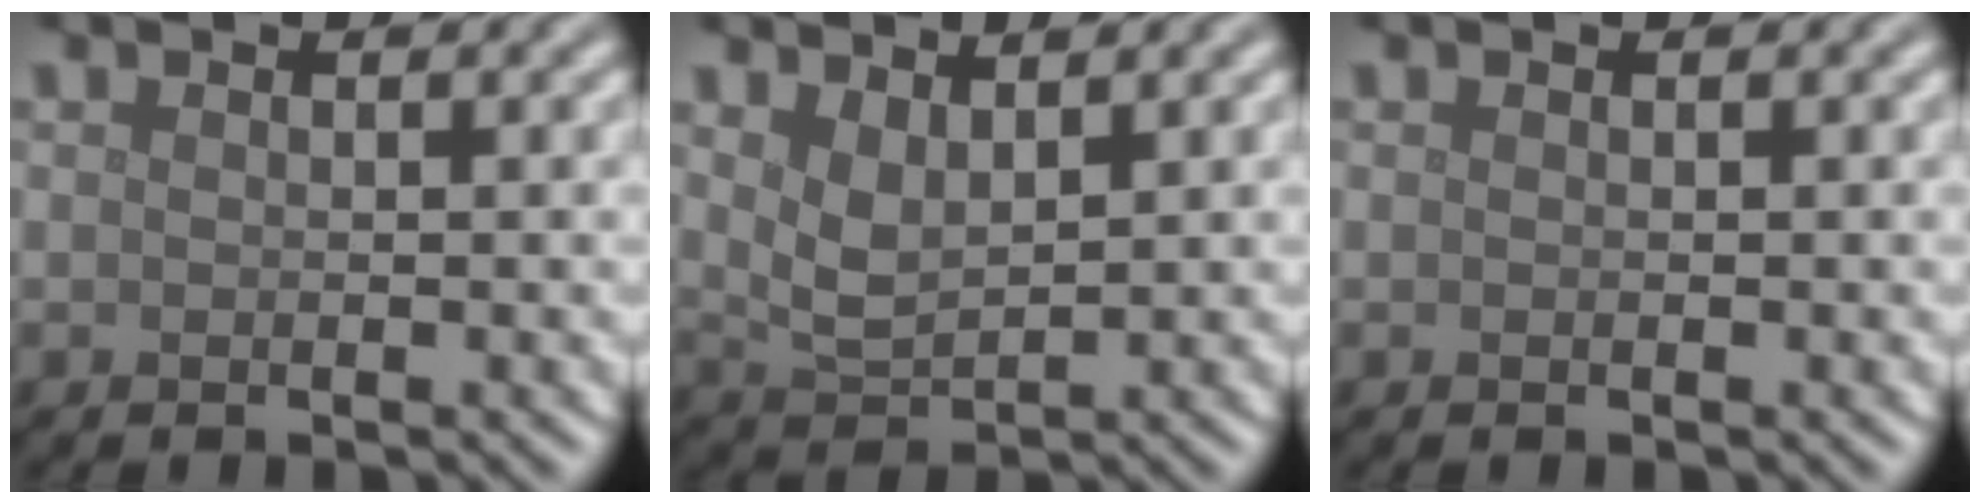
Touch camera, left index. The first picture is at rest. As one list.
[{"total": 2.8, "force": [1.5, 1.2, 2.0], "torque": [-0.048, -0.006, 0.035]}, {"total": 0.0}]